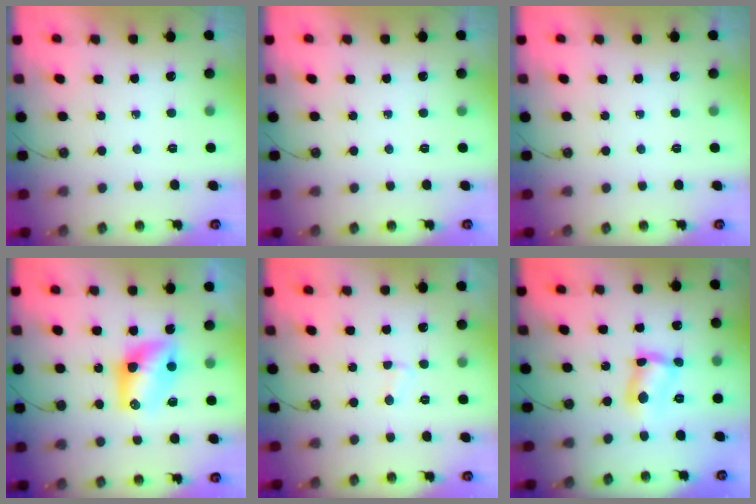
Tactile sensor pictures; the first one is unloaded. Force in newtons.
{"total": 0.0}
{"total": 0.0}
{"total": 8.9, "press": 8.7, "slide": 1.7}
{"total": 2.3, "press": 2.3, "slide": 0.2}
{"total": 7.0, "press": 7.0, "slide": 0.4}